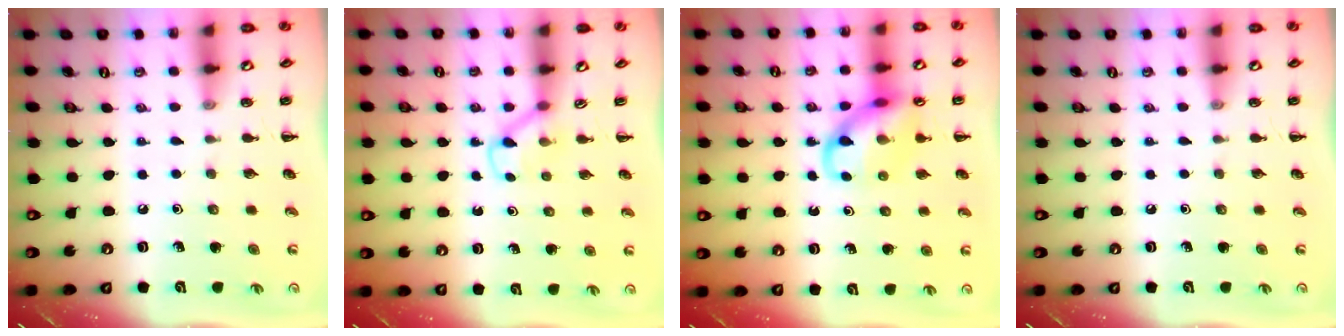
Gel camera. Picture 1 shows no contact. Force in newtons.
{"total": 2.9, "press": 2.7, "slide": 1.2}
{"total": 11.8, "press": 11.7, "slide": 1.6}
{"total": 0.0}